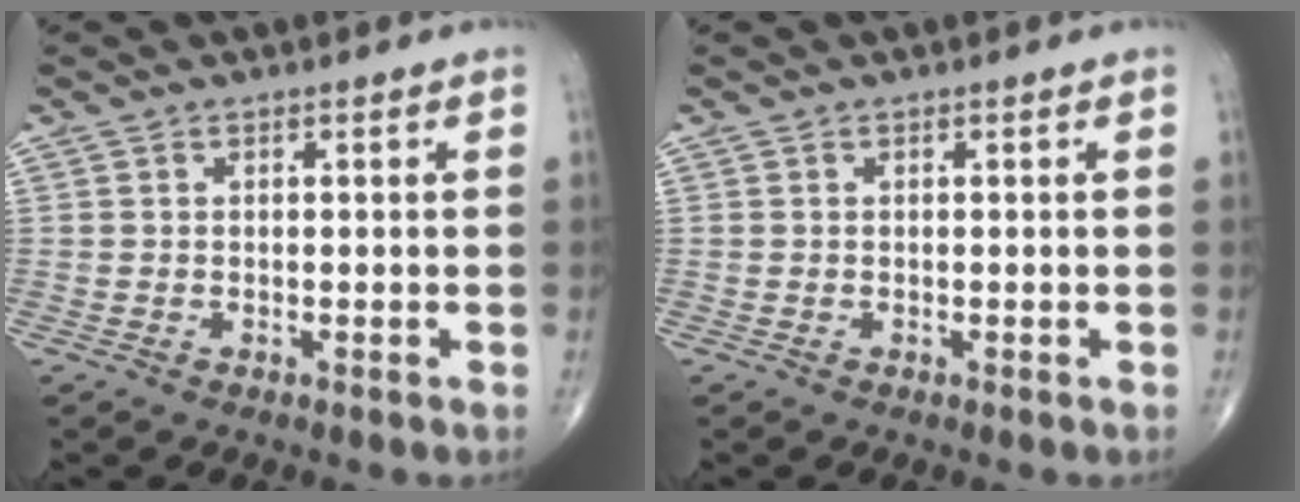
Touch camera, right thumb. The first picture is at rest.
{"total": 0.0}